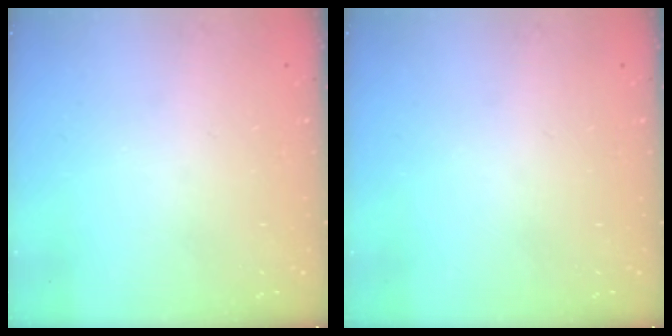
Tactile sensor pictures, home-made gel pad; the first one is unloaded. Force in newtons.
{"total": 0.0}